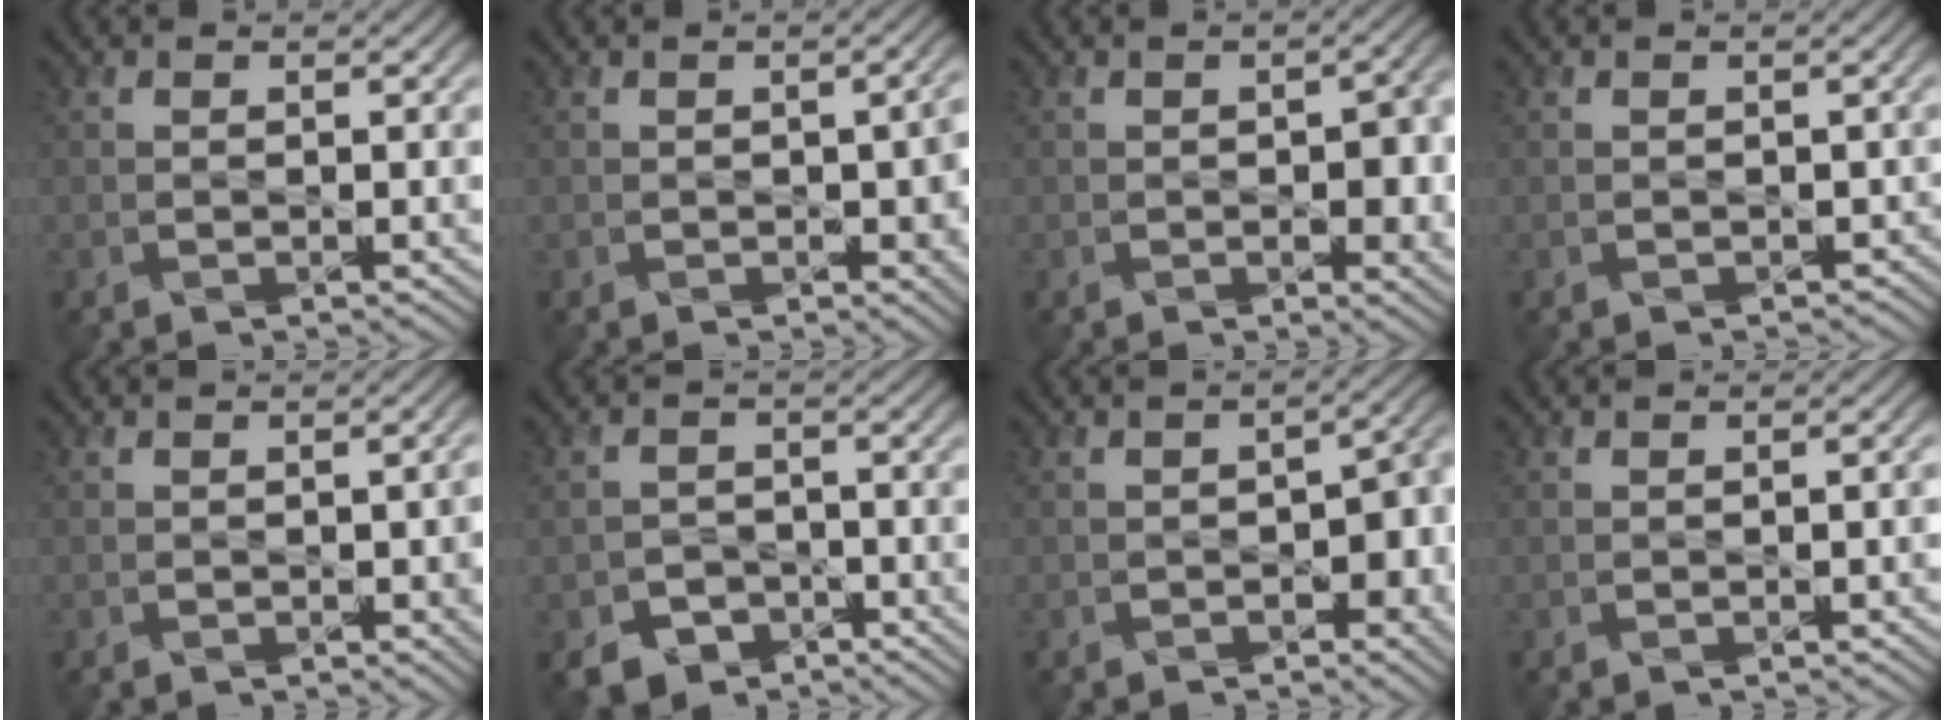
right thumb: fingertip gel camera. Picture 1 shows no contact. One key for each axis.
{"total": 4.6, "fx": -0.7, "fy": 2.5, "fz": 3.7, "tx": -0.044, "ty": -0.010, "tz": 0.001}
{"total": 6.0, "fx": -0.7, "fy": 3.4, "fz": 4.9, "tx": -0.058, "ty": -0.012, "tz": 0.003}
{"total": 1.2, "fx": -0.2, "fy": 1.0, "fz": 0.6, "tx": -0.011, "ty": -0.008, "tz": 0.000}
{"total": 2.7, "fx": -0.5, "fy": 1.4, "fz": 2.2, "tx": -0.029, "ty": -0.005, "tz": 0.002}
{"total": 4.6, "fx": -3.1, "fy": 3.1, "fz": 1.1, "tx": -0.022, "ty": -0.012, "tz": -0.055}
{"total": 6.5, "fx": -1.5, "fy": 3.7, "fz": 5.1, "tx": -0.068, "ty": -0.015, "tz": -0.016}
{"total": 1.0, "fx": -0.1, "fy": 0.2, "fz": 1.0, "tx": -0.015, "ty": 0.005, "tz": -0.003}